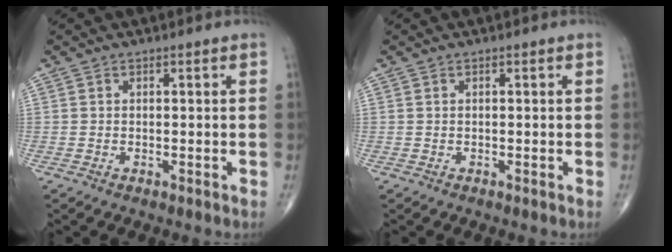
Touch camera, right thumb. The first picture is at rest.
{"total": 0.0}